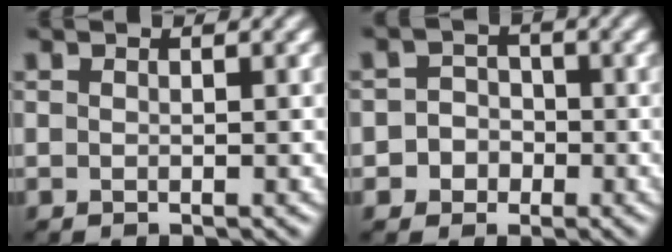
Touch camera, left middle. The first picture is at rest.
{"total": 3.5, "force": [-1.9, 3.0, 0.2], "torque": [0.025, 0.002, -0.044]}